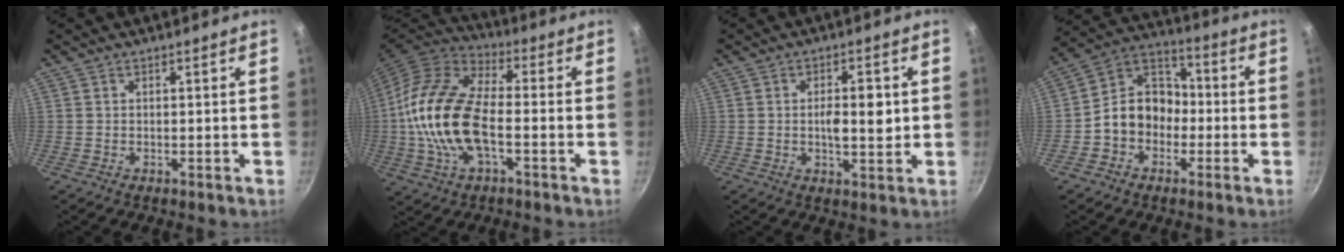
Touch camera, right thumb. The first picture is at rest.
{"total": 18.2, "force": [-2.5, 9.0, 15.6], "torque": [-0.292, 0.031, -0.062]}
{"total": 6.7, "force": [0.2, 3.0, 6.0], "torque": [-0.082, -0.001, 0.001]}
{"total": 11.3, "force": [-2.6, 9.2, 5.9], "torque": [-0.055, 0.050, -0.066]}